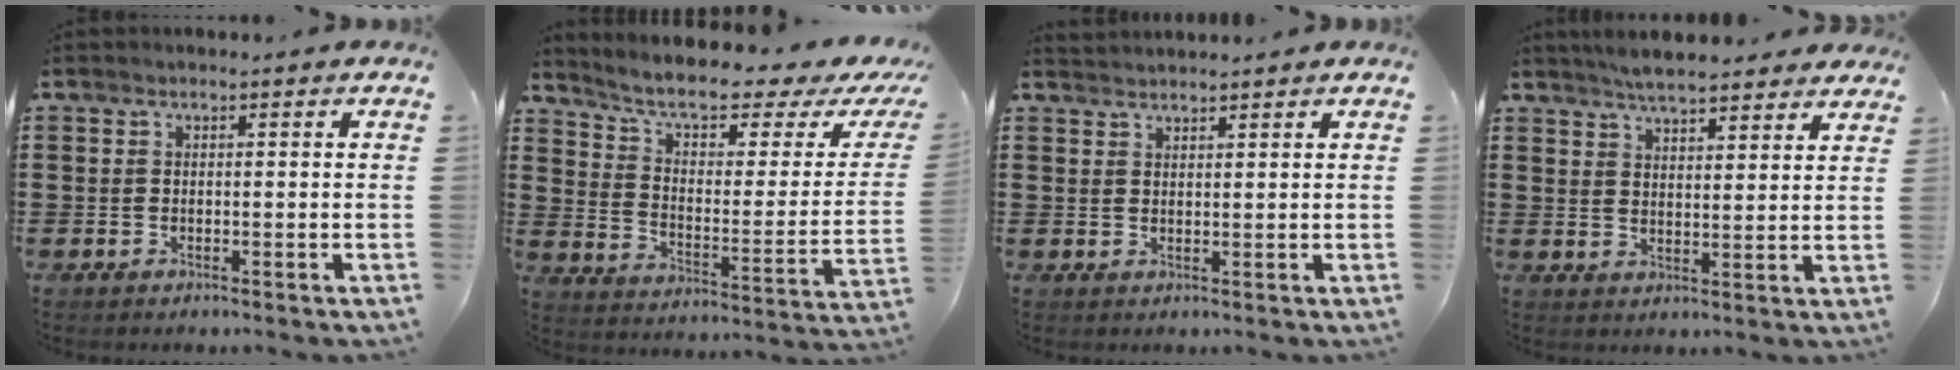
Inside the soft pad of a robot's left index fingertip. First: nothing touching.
{"total": 6.2, "force": [4.5, 1.3, 4.1], "torque": [-0.093, -0.035, 0.069]}
{"total": 1.6, "force": [1.6, 0.0, -0.1], "torque": [-0.001, 0.002, 0.032]}
{"total": 5.1, "force": [4.8, 0.7, 1.5], "torque": [-0.042, -0.010, 0.090]}